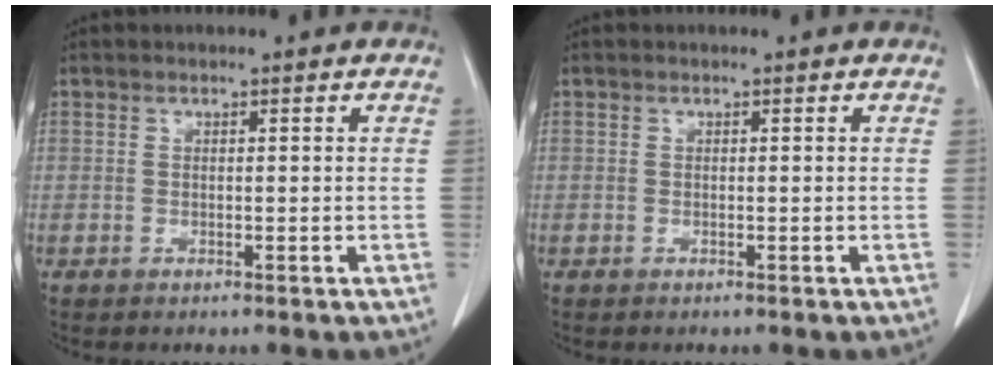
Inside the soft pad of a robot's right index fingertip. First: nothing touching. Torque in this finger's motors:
{"motor_torque": [0.07, 0.07, 0.00, 0.01]}